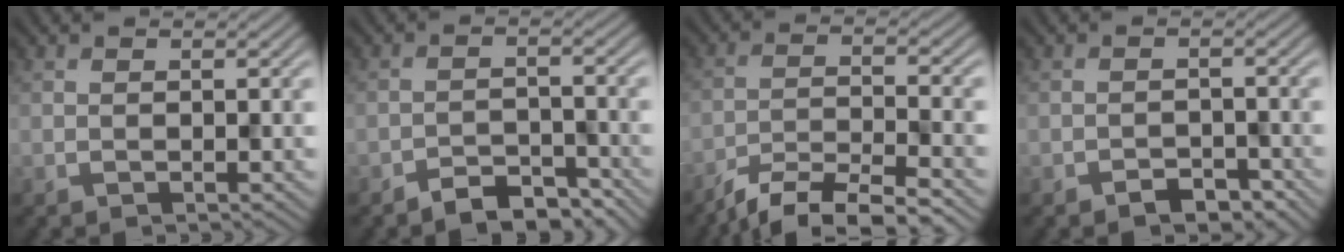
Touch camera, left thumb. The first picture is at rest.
{"total": 4.3, "force": [-3.7, 1.5, 1.7], "torque": [-0.025, 0.003, -0.064]}
{"total": 8.5, "force": [-7.0, 1.7, 4.4], "torque": [-0.080, -0.003, -0.127]}
{"total": 2.3, "force": [-1.7, 1.1, 1.0], "torque": [-0.012, 0.003, -0.031]}